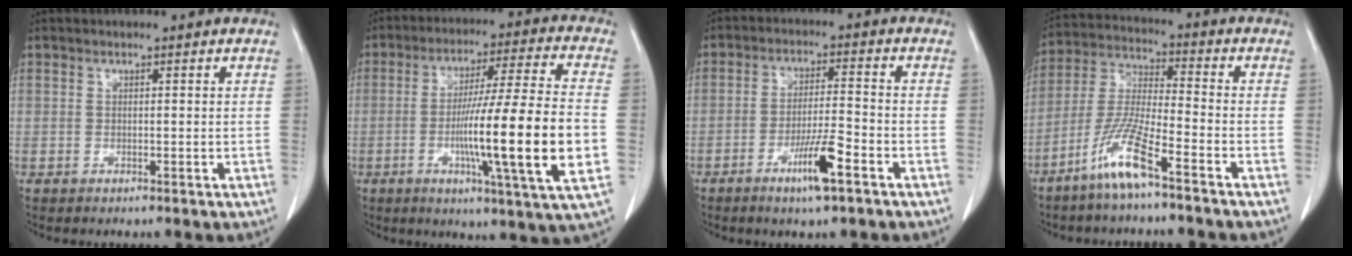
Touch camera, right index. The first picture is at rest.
{"total": 18.5, "force": [-3.6, -0.7, 18.2], "torque": [-0.283, -0.007, -0.062]}
{"total": 7.2, "force": [-4.0, 0.3, 5.9], "torque": [-0.108, -0.007, -0.070]}
{"total": 9.9, "force": [-6.4, 0.2, 7.6], "torque": [-0.166, -0.017, -0.131]}